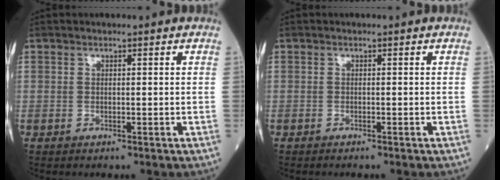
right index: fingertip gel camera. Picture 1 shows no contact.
{"total": 2.0, "force": [-1.7, 0.0, 0.9], "torque": [-0.012, -0.001, -0.021]}